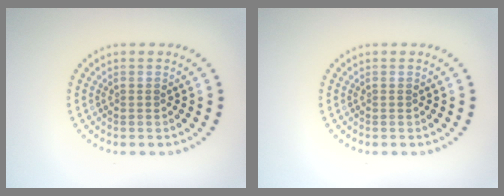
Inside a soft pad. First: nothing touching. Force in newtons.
{"total": 0.0}